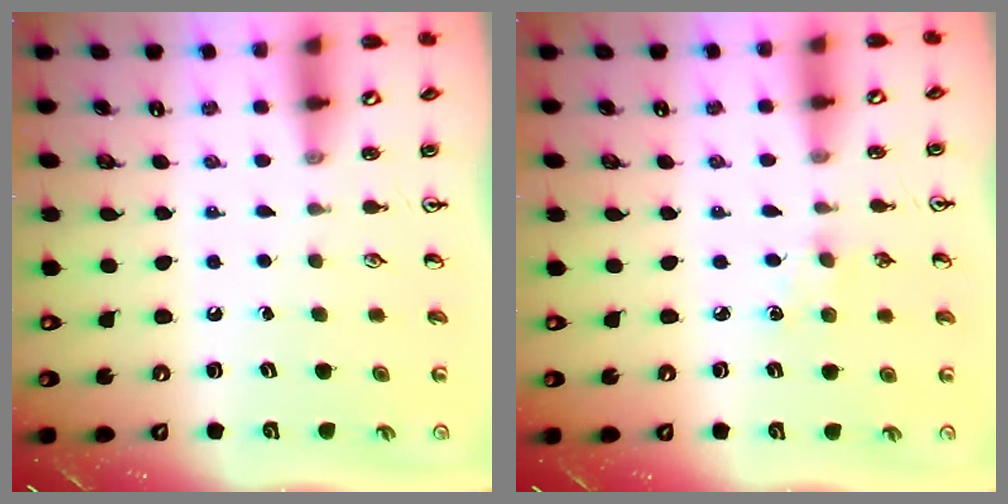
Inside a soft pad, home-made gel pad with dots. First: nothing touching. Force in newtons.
{"total": 3.3, "press": 3.3, "slide": 0.4}